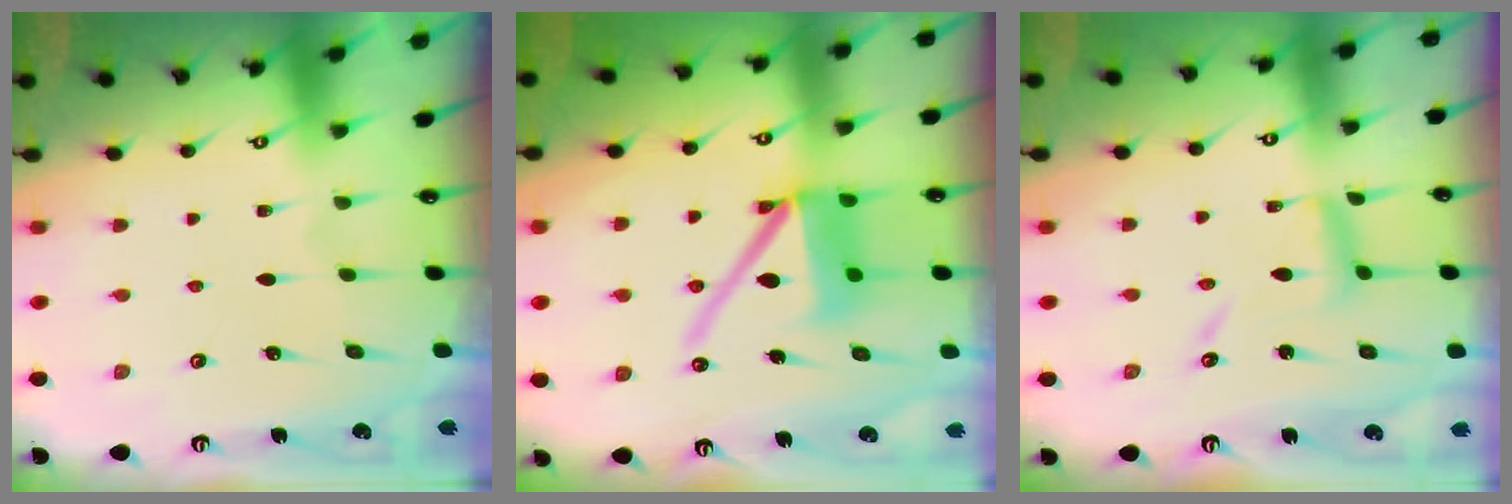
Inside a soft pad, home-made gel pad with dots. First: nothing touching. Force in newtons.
{"total": 13.7, "press": 13.6, "slide": 1.6}
{"total": 10.4, "press": 10.4, "slide": 0.9}